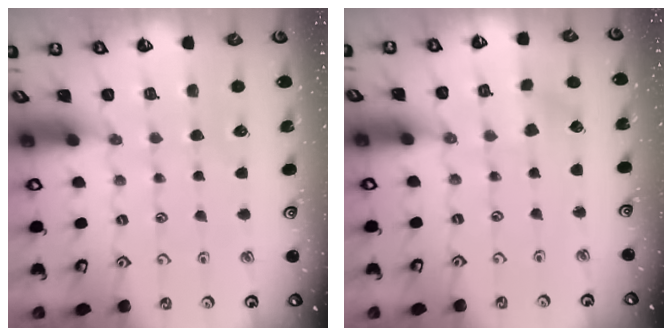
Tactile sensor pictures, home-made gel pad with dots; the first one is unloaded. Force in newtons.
{"total": 1.6, "press": 1.6, "slide": 0.2}